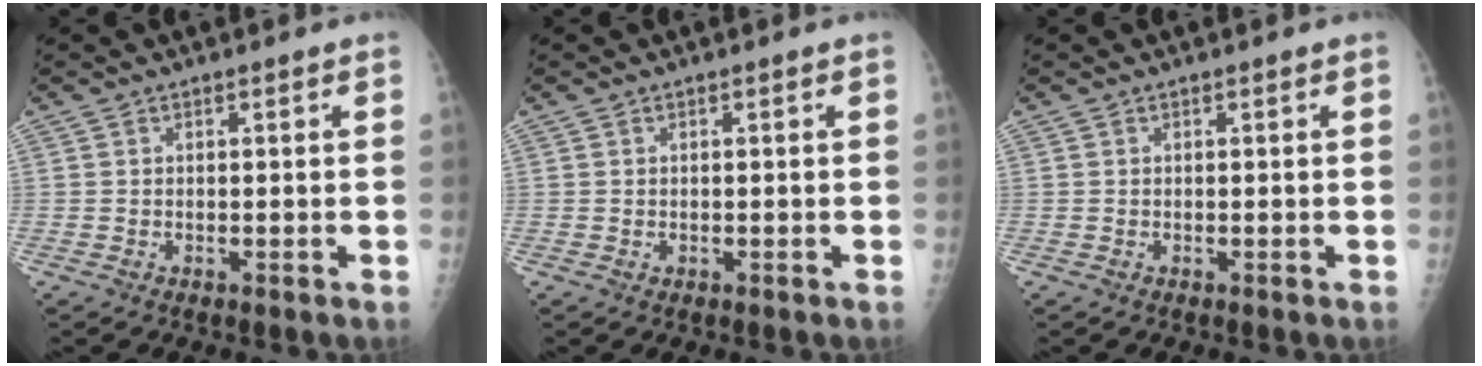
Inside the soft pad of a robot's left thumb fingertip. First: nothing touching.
{"total": 0.0}
{"total": 0.0}